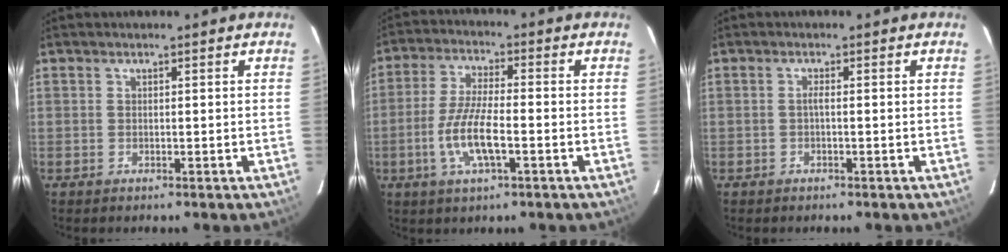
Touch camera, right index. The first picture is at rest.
{"total": 9.0, "force": [-2.9, 2.1, 8.2], "torque": [-0.171, -0.003, -0.059]}
{"total": 0.8, "force": [-0.2, 0.0, 0.7], "torque": [-0.013, 0.003, -0.006]}